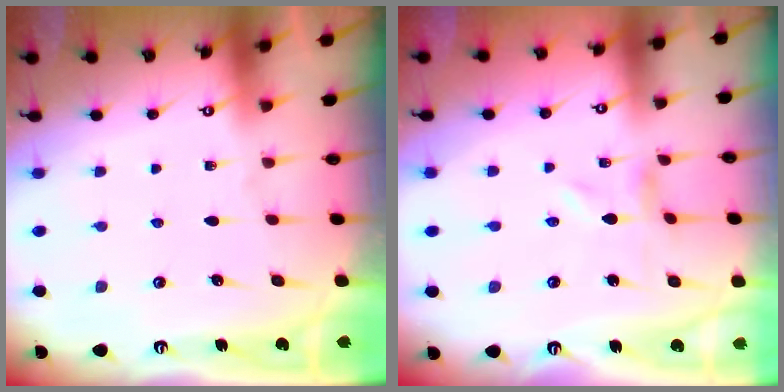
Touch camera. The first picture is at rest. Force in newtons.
{"total": 0.5, "press": 0.5, "slide": 0.2}